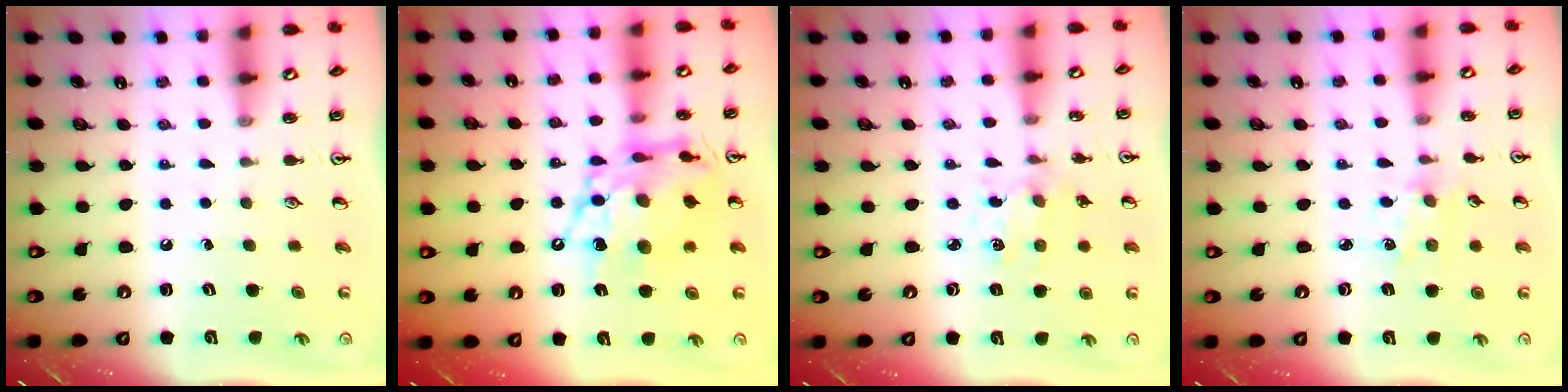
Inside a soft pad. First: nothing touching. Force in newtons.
{"total": 15.8, "press": 15.7, "slide": 1.4}
{"total": 1.9, "press": 1.9, "slide": 0.3}
{"total": 2.1, "press": 2.0, "slide": 0.3}